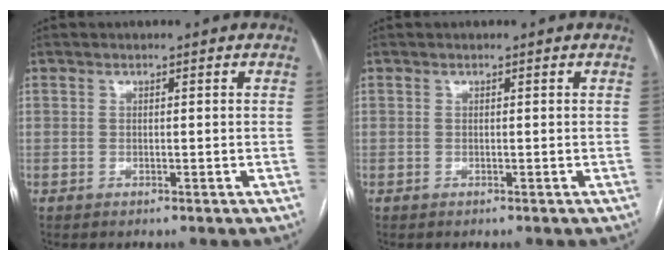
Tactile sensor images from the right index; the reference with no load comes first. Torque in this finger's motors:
{"motor_torque": [0.01, 0.00, 0.00, 0.00]}